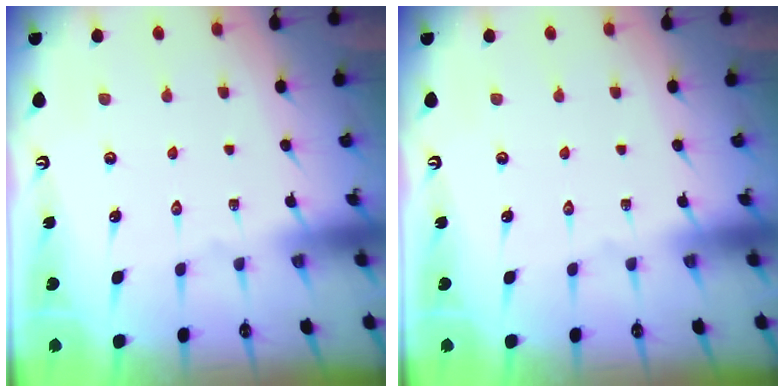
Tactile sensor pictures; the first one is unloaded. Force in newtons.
{"total": 0.0}